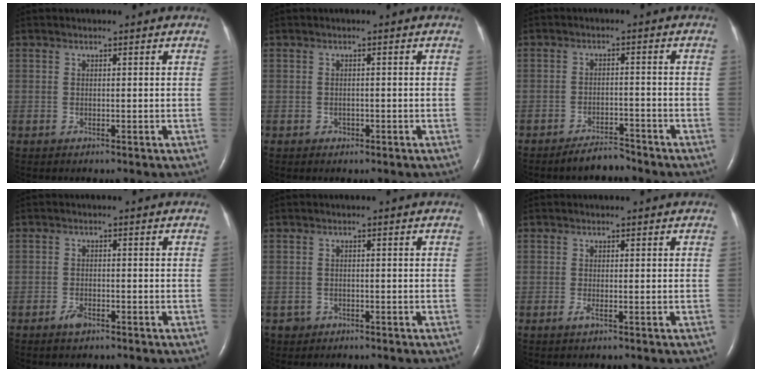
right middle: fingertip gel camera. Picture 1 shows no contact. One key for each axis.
{"total": 0.7, "fx": -0.4, "fy": 0.5, "fz": 0.2, "tx": -0.005, "ty": 0.002, "tz": -0.006}
{"total": 3.3, "fx": -3.2, "fy": 0.5, "fz": 0.6, "tx": -0.015, "ty": -0.008, "tz": -0.055}
{"total": 1.8, "fx": -1.3, "fy": 0.7, "fz": 1.1, "tx": -0.026, "ty": -0.001, "tz": -0.021}
{"total": 1.8, "fx": -0.9, "fy": 1.6, "fz": -0.1, "tx": -0.002, "ty": 0.007, "tz": -0.014}
{"total": 0.8, "fx": -0.3, "fy": 0.0, "fz": 0.7, "tx": -0.016, "ty": -0.002, "tz": -0.006}